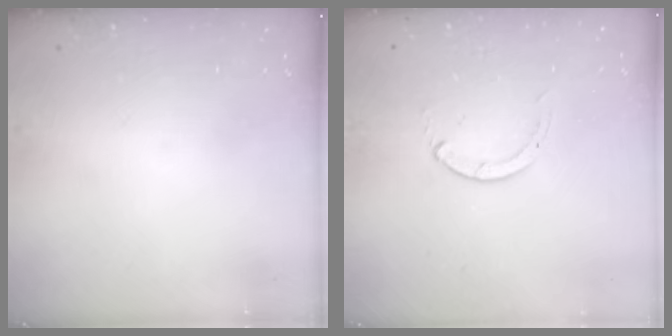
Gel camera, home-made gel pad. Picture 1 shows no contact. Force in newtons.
{"total": 0.0}